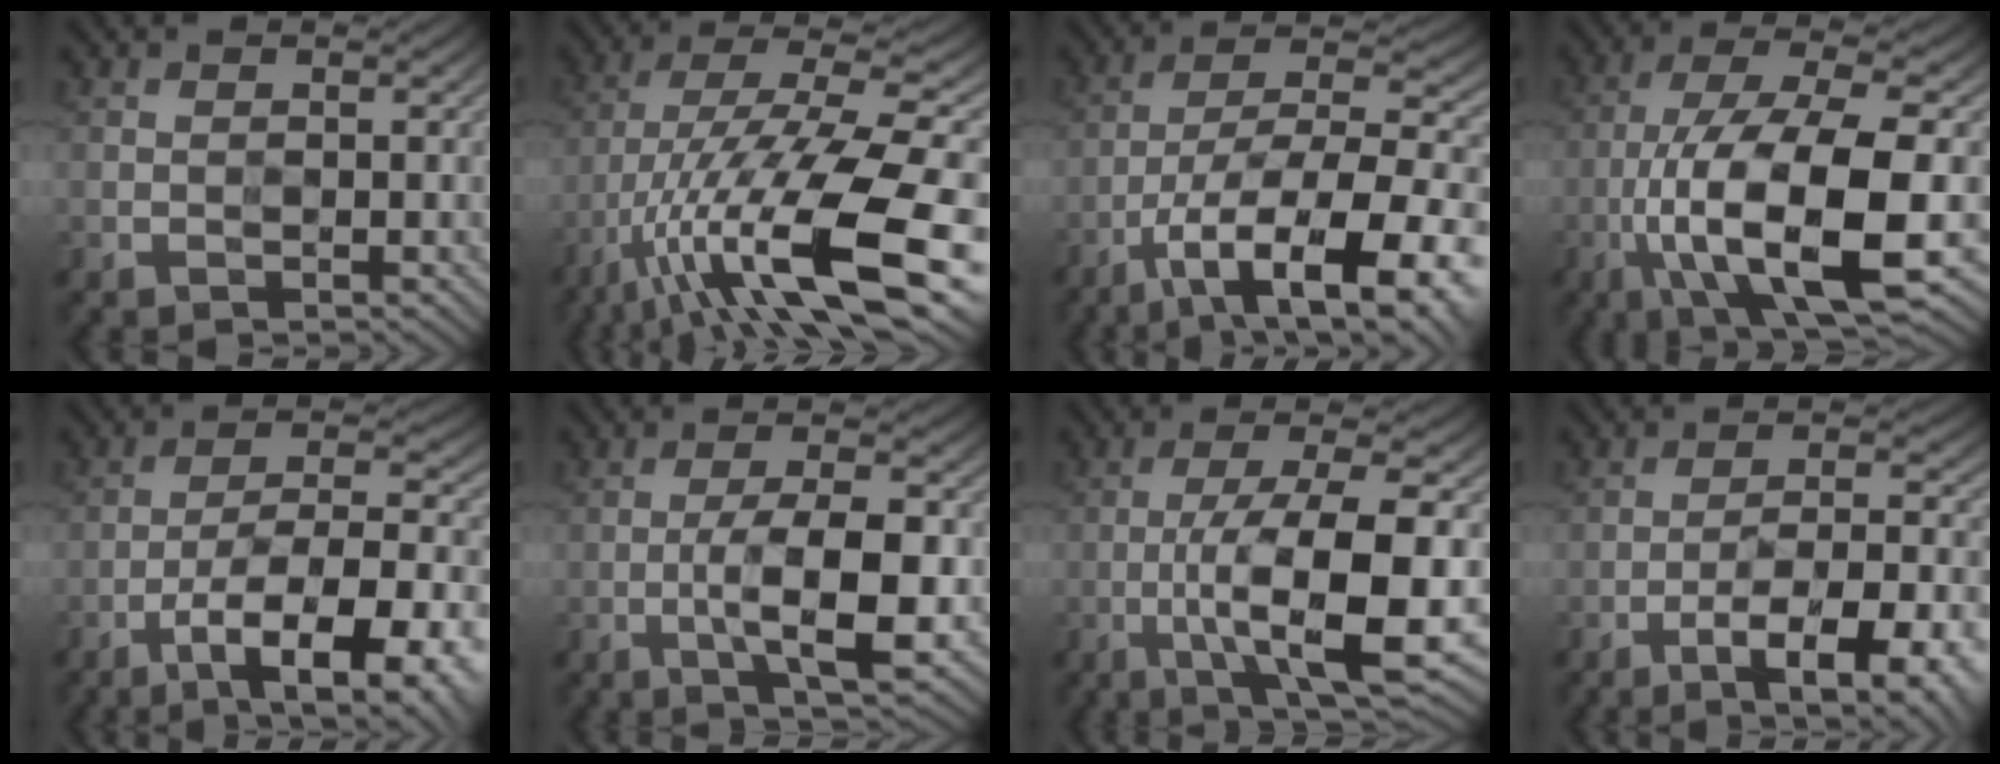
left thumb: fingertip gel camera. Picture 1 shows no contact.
{"total": 17.2, "force": [-8.1, 4.9, 14.3], "torque": [-0.262, -0.004, -0.147]}
{"total": 13.8, "force": [-6.6, 4.9, 11.0], "torque": [-0.190, -0.007, -0.112]}
{"total": 13.5, "force": [-4.0, 4.0, 12.3], "torque": [-0.233, -0.010, -0.067]}
{"total": 13.6, "force": [-7.3, 4.8, 10.4], "torque": [-0.164, -0.010, -0.114]}
{"total": 7.7, "force": [-2.2, 2.1, 7.1], "torque": [-0.114, 0.002, -0.039]}
{"total": 11.2, "force": [-3.0, 2.5, 10.5], "torque": [-0.171, 0.003, -0.051]}
{"total": 11.5, "force": [-6.8, 3.2, 8.7], "torque": [-0.133, 0.000, -0.103]}